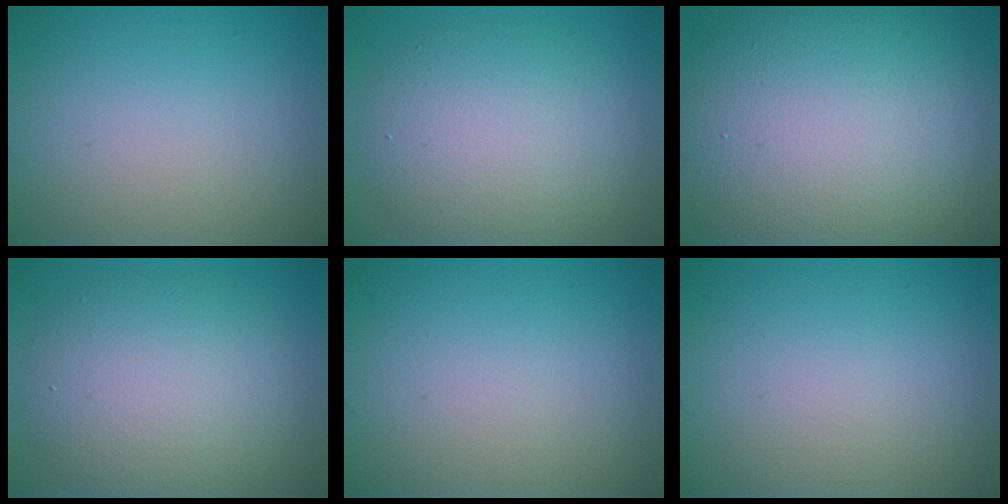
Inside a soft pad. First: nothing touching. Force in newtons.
{"total": 7.2, "press": 7.2, "slide": 0.3}
{"total": 15.3, "press": 15.3, "slide": 1.0}
{"total": 7.3, "press": 7.3, "slide": 0.4}
{"total": 0.0}
{"total": 0.0}